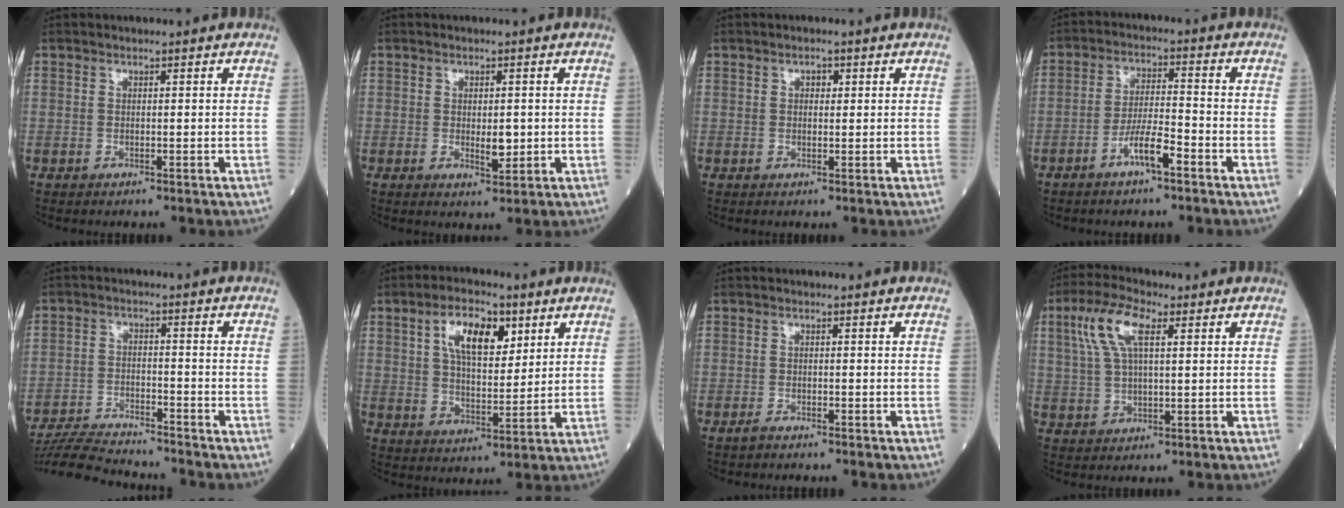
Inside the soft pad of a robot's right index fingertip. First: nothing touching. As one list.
[{"total": 3.1, "force": [-0.2, 1.2, 2.8], "torque": [-0.045, -0.004, -0.001]}, {"total": 1.3, "force": [0.5, 0.8, 0.9], "torque": [-0.013, 0.002, 0.007]}, {"total": 5.8, "force": [-3.4, 0.7, 4.7], "torque": [-0.089, 0.003, -0.064]}, {"total": 10.1, "force": [-9.8, 0.4, 2.6], "torque": [-0.045, -0.009, -0.172]}, {"total": 9.5, "force": [4.1, 4.1, 7.5], "torque": [-0.135, 0.013, 0.075]}, {"total": 1.3, "force": [-1.1, 0.2, 0.5], "torque": [-0.017, -0.002, -0.019]}, {"total": 8.0, "force": [3.1, 2.5, 7.0], "torque": [-0.155, 0.021, 0.062]}]